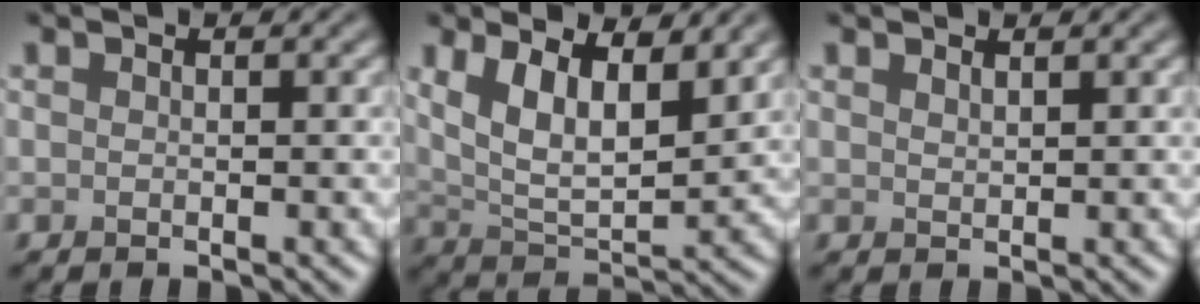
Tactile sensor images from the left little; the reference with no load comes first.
{"total": 7.1, "force": [3.2, 3.2, 5.5], "torque": [-0.099, -0.002, 0.051]}
{"total": 0.8, "force": [0.7, 0.1, 0.2], "torque": [-0.003, 0.001, 0.016]}